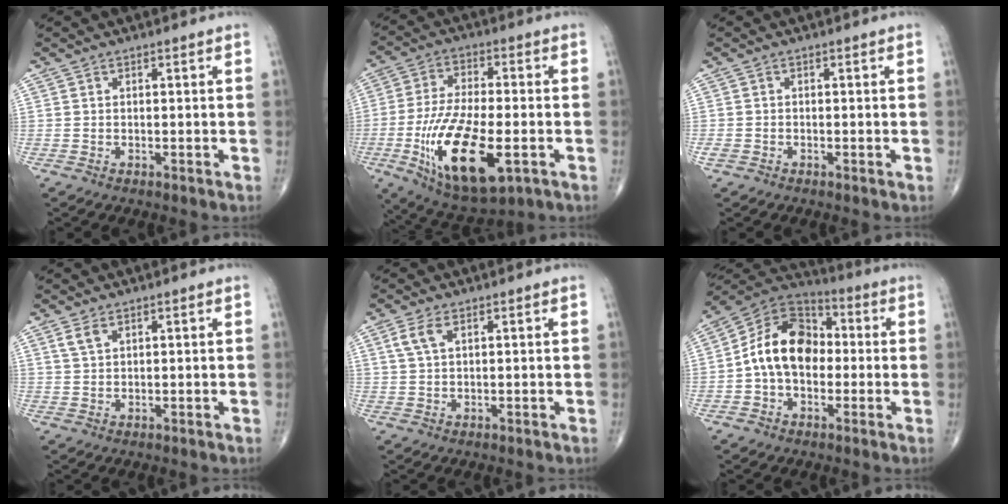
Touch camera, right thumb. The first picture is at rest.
{"total": 19.4, "force": [-5.8, 7.9, 16.8], "torque": [-0.320, -0.003, -0.087]}
{"total": 1.4, "force": [-0.6, 1.0, 0.7], "torque": [-0.017, -0.001, -0.014]}
{"total": 2.3, "force": [1.3, 1.0, 1.6], "torque": [-0.037, 0.004, 0.034]}
{"total": 3.6, "force": [1.5, 1.4, 2.9], "torque": [-0.070, 0.008, 0.035]}
{"total": 14.4, "force": [-0.7, 10.2, 10.1], "torque": [-0.153, 0.039, -0.026]}